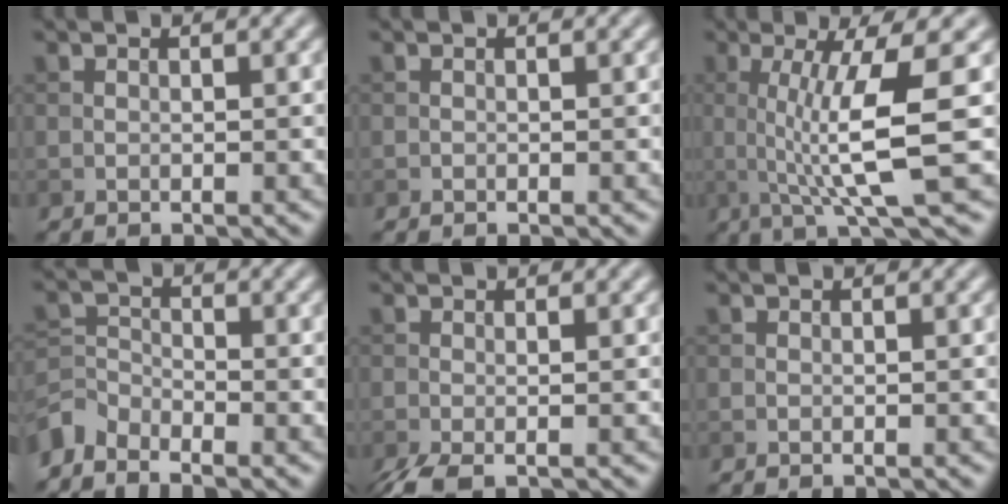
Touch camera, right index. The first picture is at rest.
{"total": 0.0}
{"total": 7.5, "force": [0.4, 1.3, 7.4], "torque": [-0.119, -0.004, 0.009]}
{"total": 3.5, "force": [-3.1, 1.3, 0.8], "torque": [-0.016, -0.003, -0.075]}
{"total": 2.7, "force": [-1.6, 0.6, 2.2], "torque": [-0.046, -0.010, -0.036]}
{"total": 0.0}